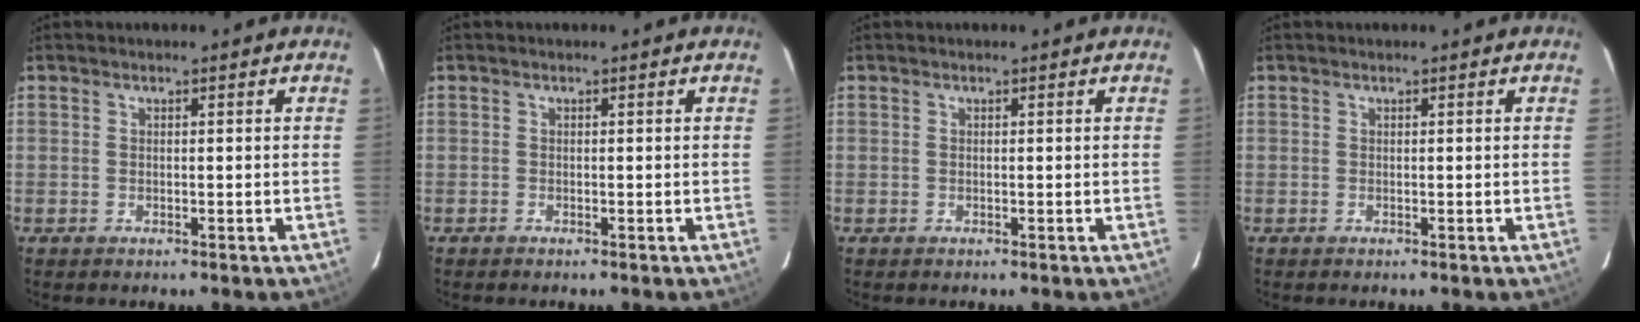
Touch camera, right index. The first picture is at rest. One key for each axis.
{"total": 0.0}
{"total": 0.0}
{"total": 0.0}